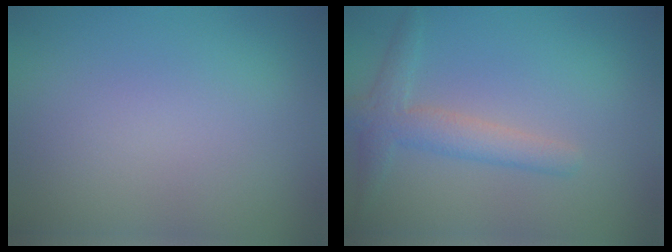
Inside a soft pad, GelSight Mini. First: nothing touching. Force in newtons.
{"total": 2.9, "press": 2.9, "slide": 0.1}